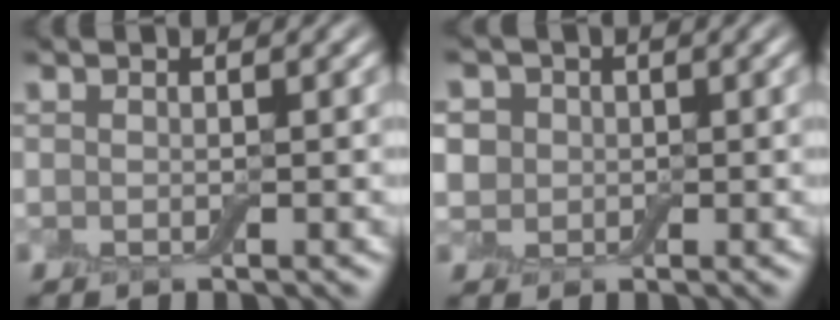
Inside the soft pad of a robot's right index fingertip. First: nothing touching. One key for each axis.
{"total": 4.1, "fx": 0.8, "fy": 3.7, "fz": 1.7, "tx": -0.034, "ty": 0.021, "tz": -0.008}